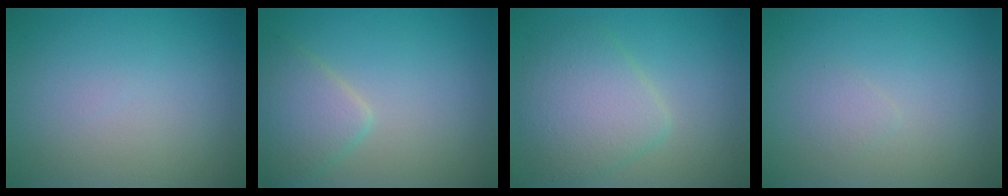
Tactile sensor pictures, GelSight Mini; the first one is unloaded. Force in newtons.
{"total": 3.4, "press": 3.4, "slide": 0.1}
{"total": 4.8, "press": 4.8, "slide": 0.1}
{"total": 0.8, "press": 0.8, "slide": 0.0}